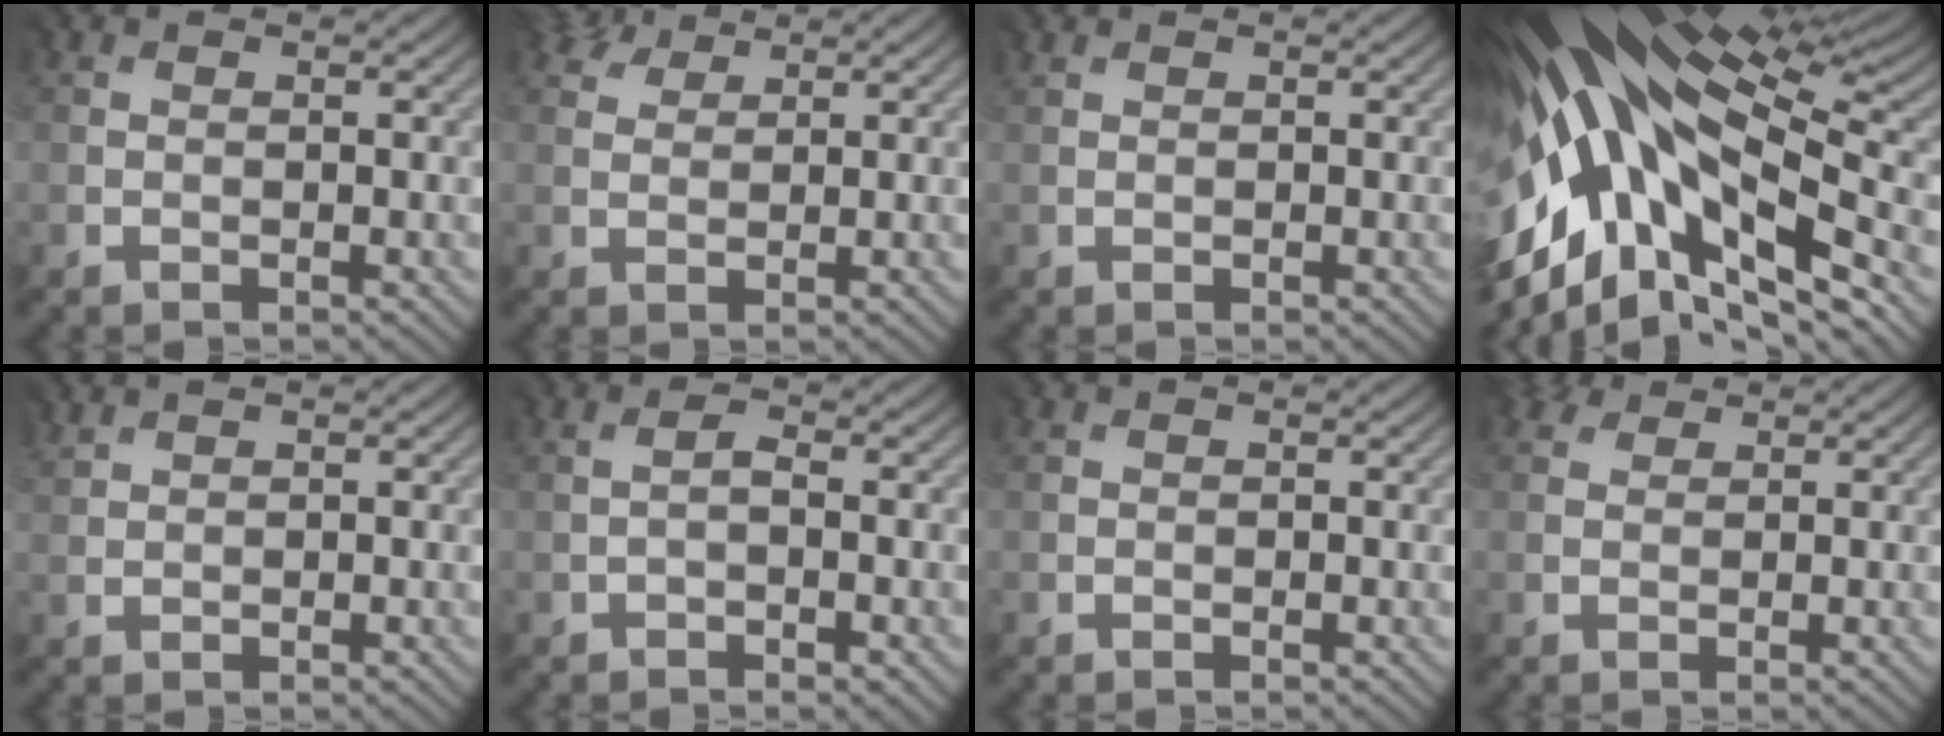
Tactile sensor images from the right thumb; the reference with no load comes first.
{"total": 3.3, "force": [3.0, 1.3, 0.6], "torque": [-0.020, 0.009, 0.058]}
{"total": 0.6, "force": [0.5, 0.3, 0.1], "torque": [-0.004, 0.003, 0.011]}
{"total": 17.7, "force": [-2.4, 8.8, 15.2], "torque": [-0.312, -0.028, -0.028]}
{"total": 1.9, "force": [1.8, 0.4, -0.2], "torque": [-0.007, 0.006, 0.045]}
{"total": 1.7, "force": [-1.1, 0.2, 1.3], "torque": [-0.027, 0.000, -0.016]}
{"total": 0.0}
{"total": 2.4, "force": [1.9, 1.3, 0.6], "torque": [-0.013, 0.008, 0.034]}